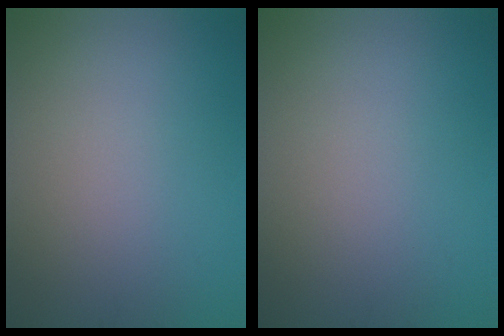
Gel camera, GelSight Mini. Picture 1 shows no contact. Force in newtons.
{"total": 0.0}